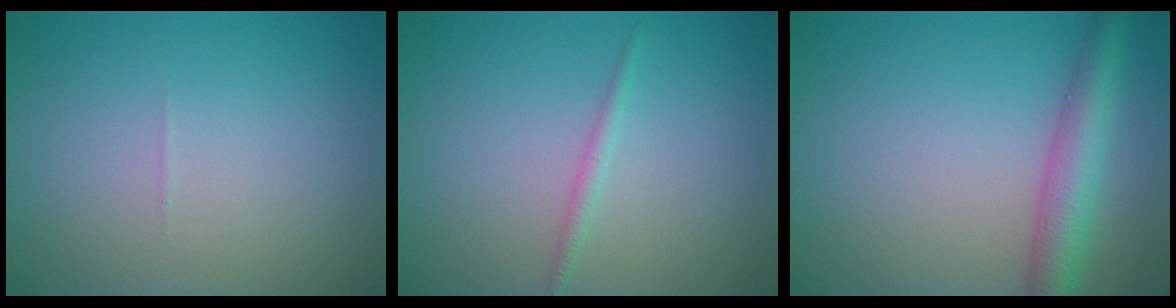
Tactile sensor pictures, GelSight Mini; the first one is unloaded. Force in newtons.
{"total": 1.0, "press": 1.0, "slide": 0.1}
{"total": 4.6, "press": 4.6, "slide": 0.1}